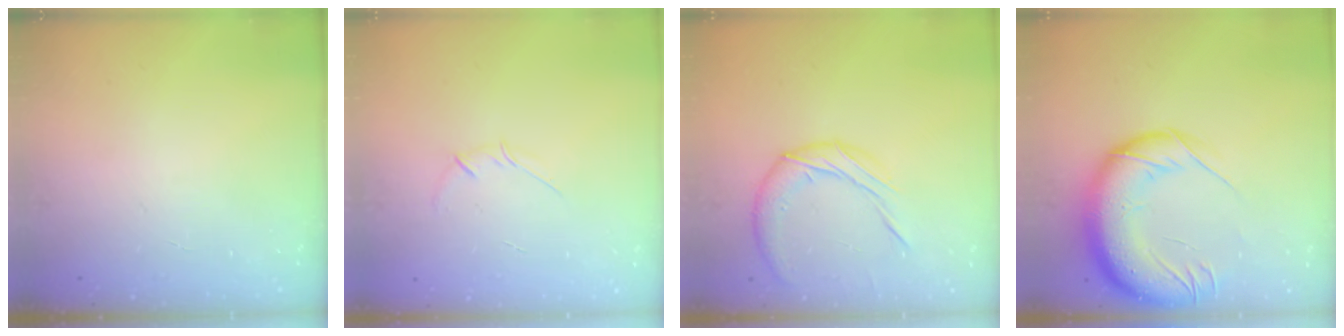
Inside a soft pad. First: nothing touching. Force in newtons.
{"total": 2.7, "press": 2.6, "slide": 0.7}
{"total": 9.4, "press": 9.3, "slide": 1.3}
{"total": 20.9, "press": 20.3, "slide": 4.9}